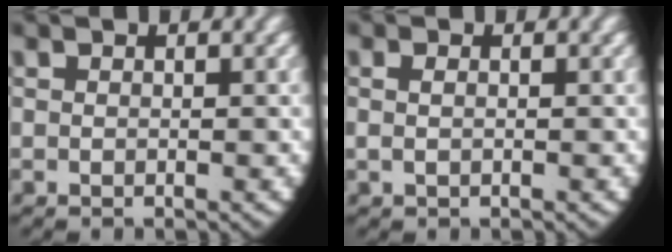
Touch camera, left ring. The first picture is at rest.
{"total": 0.7, "force": [0.0, 0.3, 0.6], "torque": [-0.022, -0.007, 0.005]}